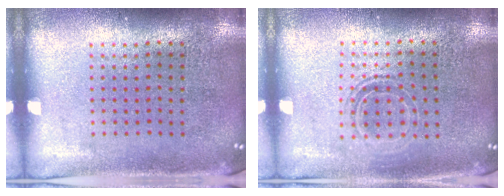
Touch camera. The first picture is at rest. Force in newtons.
{"total": 1.4, "press": 1.2, "slide": 0.8}